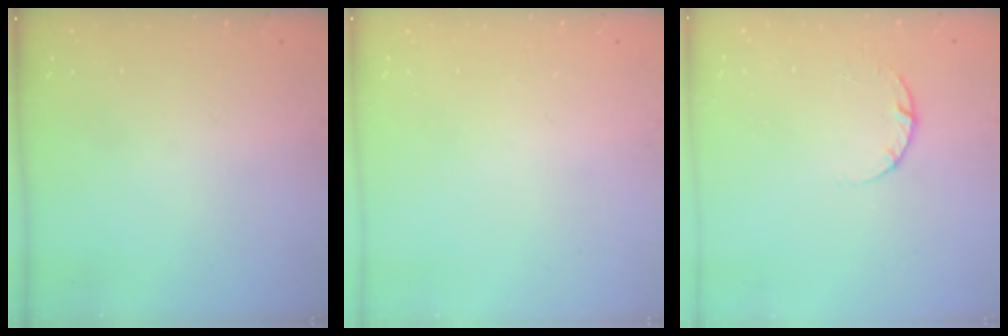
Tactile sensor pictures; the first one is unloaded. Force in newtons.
{"total": 0.0}
{"total": 3.6, "press": 3.5, "slide": 0.5}